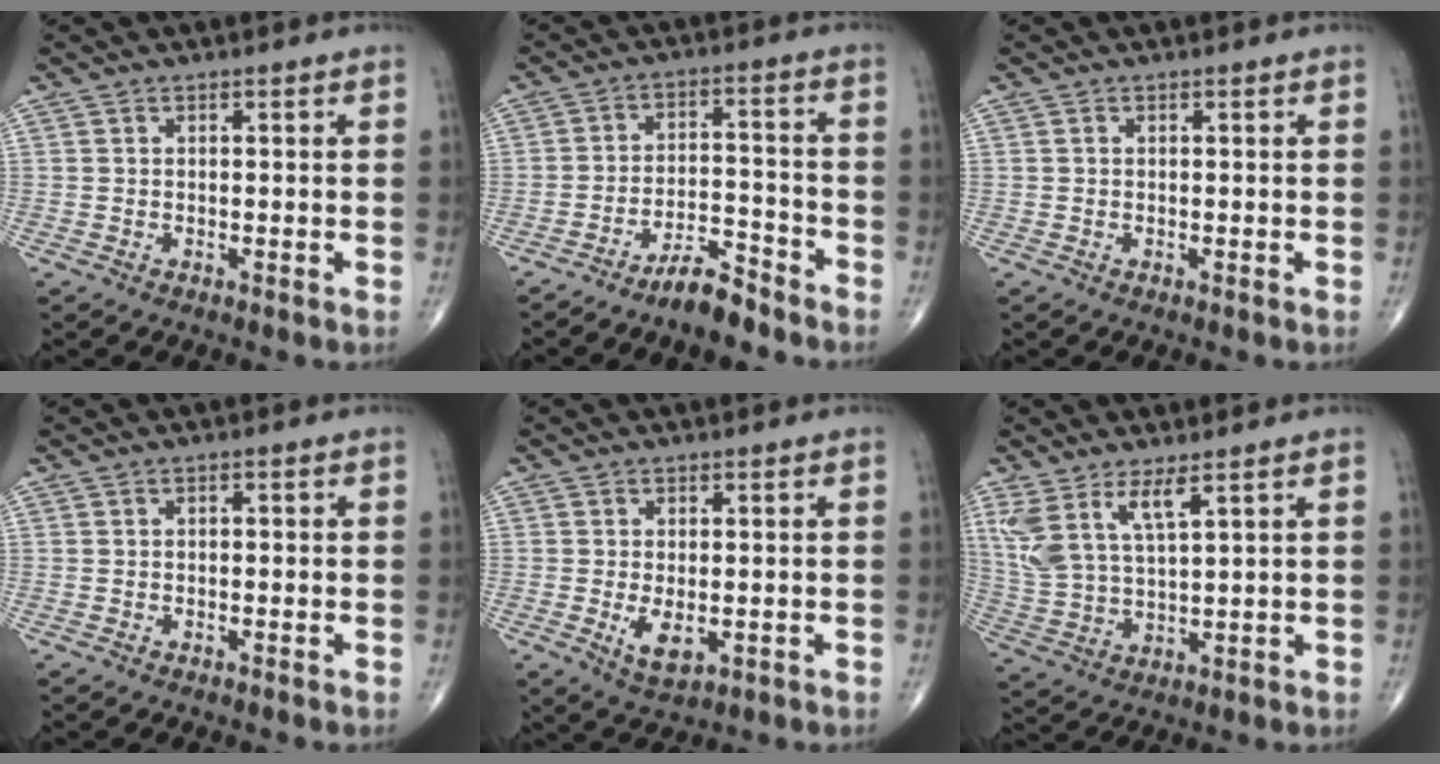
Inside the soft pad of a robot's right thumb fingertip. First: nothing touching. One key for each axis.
{"total": 7.0, "fx": -5.9, "fy": 1.7, "fz": 3.4, "tx": -0.055, "ty": 0.049, "tz": -0.105}
{"total": 0.0}
{"total": 0.6, "fx": -0.1, "fy": 0.4, "fz": 0.4, "tx": -0.002, "ty": 0.002, "tz": -0.004}
{"total": 4.6, "fx": -0.9, "fy": 2.4, "fz": 3.9, "tx": -0.062, "ty": -0.011, "tz": -0.008}
{"total": 9.1, "fx": 5.1, "fy": 2.7, "fz": 7.0, "tx": -0.161, "ty": -0.022, "tz": 0.114}